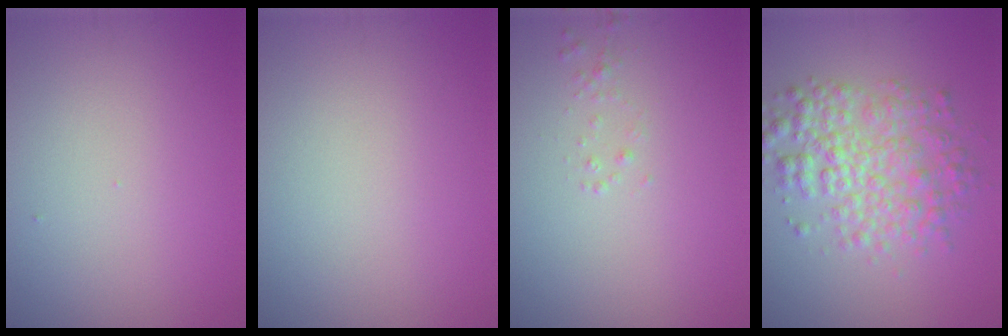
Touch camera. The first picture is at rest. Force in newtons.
{"total": 0.0}
{"total": 0.7, "press": 0.6, "slide": 0.1}
{"total": 5.4, "press": 5.4, "slide": 0.0}